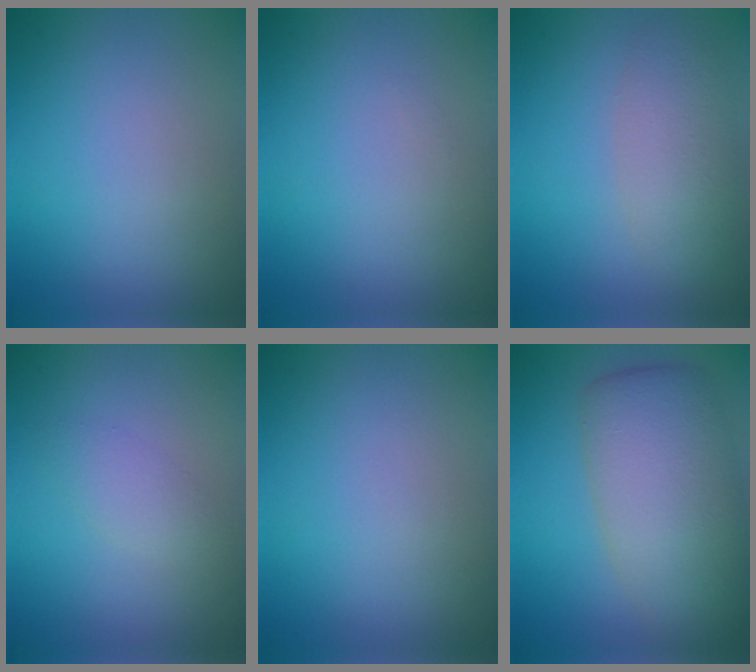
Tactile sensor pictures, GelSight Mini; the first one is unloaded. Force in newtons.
{"total": 0.0}
{"total": 3.7, "press": 3.7, "slide": 0.2}
{"total": 1.7, "press": 1.7, "slide": 0.1}
{"total": 0.0}
{"total": 8.2, "press": 8.2, "slide": 0.3}